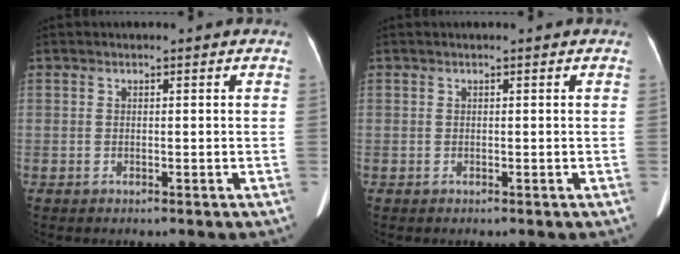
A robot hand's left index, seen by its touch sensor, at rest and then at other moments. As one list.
[{"total": 1.0, "force": [0.9, 0.1, 0.4], "torque": [-0.006, 0.023, 0.014]}]